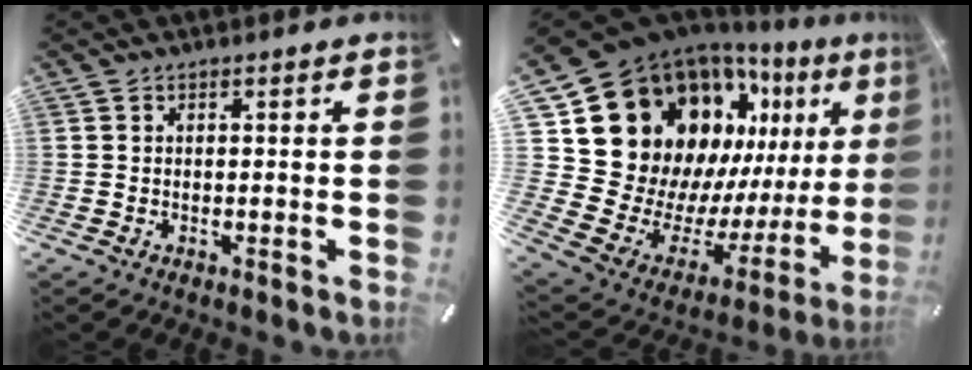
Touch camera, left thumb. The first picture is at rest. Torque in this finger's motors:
{"motor_torque": [2.48, 2.53, 2.03, -0.74, 0.27]}